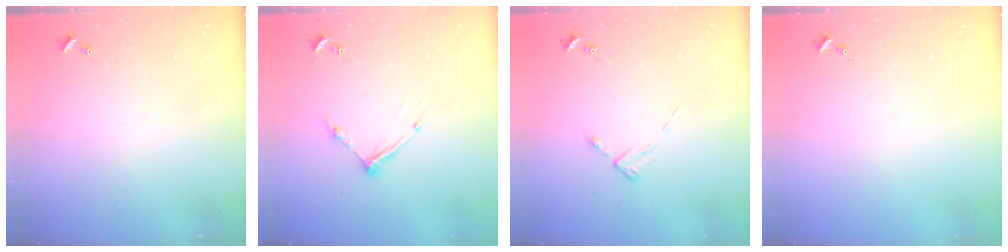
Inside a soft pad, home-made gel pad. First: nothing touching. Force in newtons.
{"total": 8.6, "press": 8.6, "slide": 0.5}
{"total": 2.6, "press": 2.6, "slide": 0.3}
{"total": 0.0}